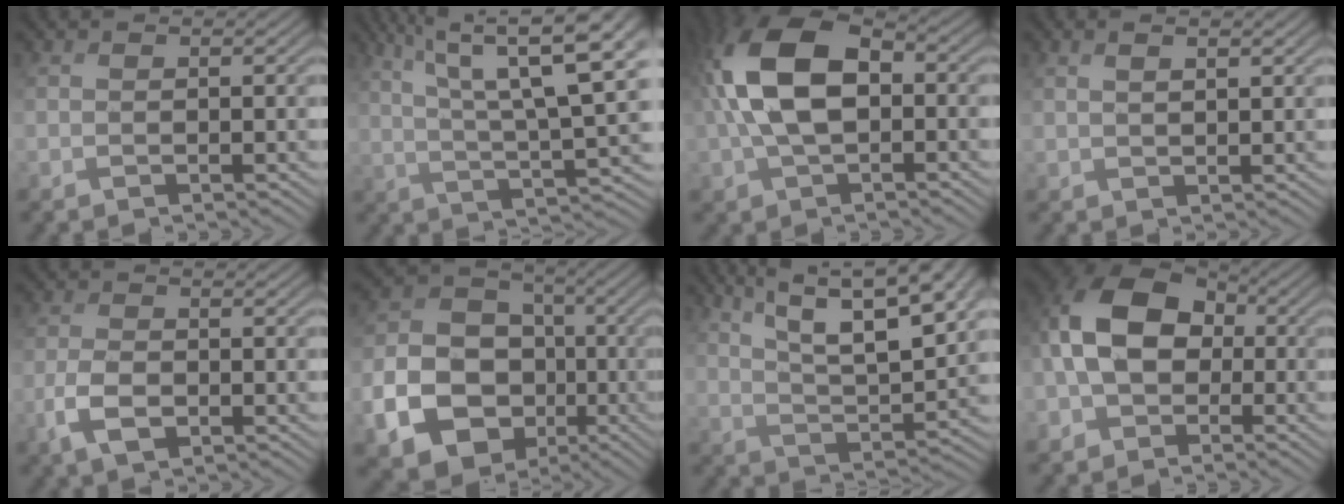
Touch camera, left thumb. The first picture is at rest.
{"total": 16.3, "force": [8.1, 3.9, 13.6], "torque": [-0.231, 0.013, 0.133]}
{"total": 11.9, "force": [0.6, 6.7, 9.8], "torque": [-0.221, 0.017, 0.004]}
{"total": 2.1, "force": [1.3, 0.6, 1.6], "torque": [-0.027, -0.005, 0.031]}
{"total": 4.2, "force": [-1.7, 2.4, 3.0], "torque": [-0.070, -0.004, -0.036]}
{"total": 14.9, "force": [-4.9, 12.1, 7.1], "torque": [-0.190, -0.047, -0.083]}
{"total": 15.3, "force": [9.0, 4.9, 11.3], "torque": [-0.203, 0.007, 0.139]}
{"total": 12.9, "force": [-0.9, 9.3, 8.9], "torque": [-0.203, 0.004, -0.035]}